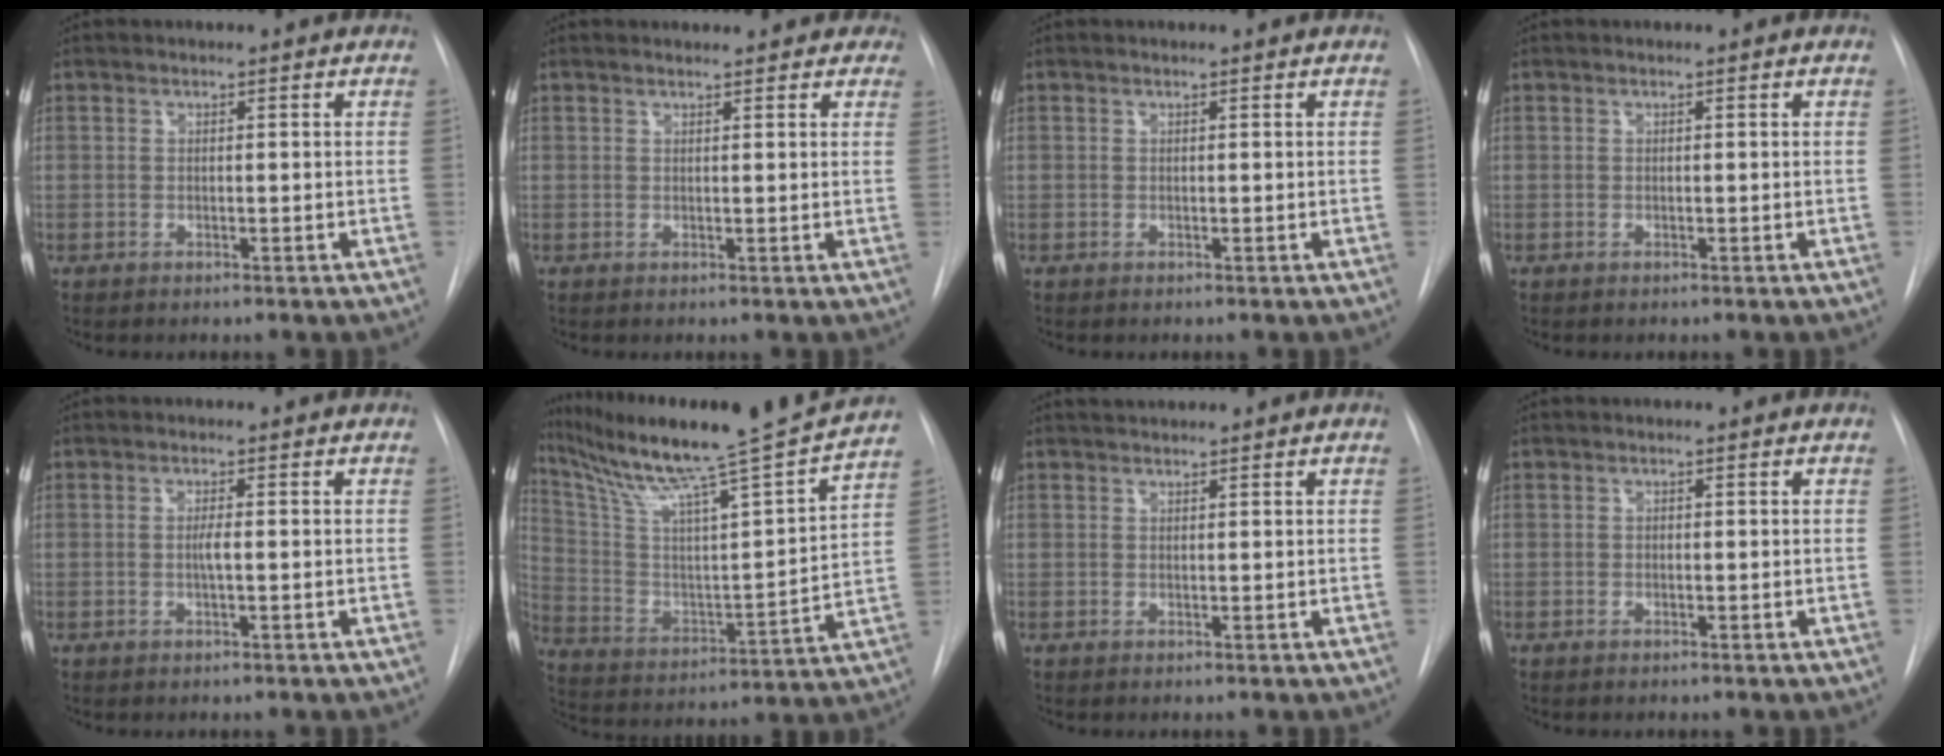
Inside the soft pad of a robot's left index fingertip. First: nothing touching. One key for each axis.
{"total": 7.8, "fx": 7.0, "fy": 2.7, "fz": 2.1, "tx": -0.008, "ty": 0.010, "tz": 0.064}
{"total": 0.0}
{"total": 0.0}
{"total": 1.4, "fx": -0.1, "fy": 0.0, "fz": 1.4, "tx": -0.028, "ty": 0.001, "tz": -0.004}
{"total": 24.2, "fx": 21.0, "fy": -1.5, "fz": 11.9, "tx": -0.213, "ty": -0.045, "tz": 0.325}
{"total": 2.2, "fx": 2.1, "fy": 0.3, "fz": 0.6, "tx": -0.011, "ty": 0.027, "tz": 0.036}
{"total": 0.0}